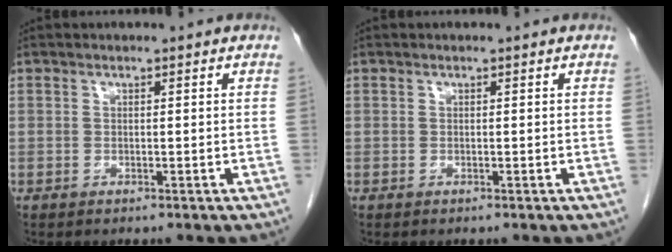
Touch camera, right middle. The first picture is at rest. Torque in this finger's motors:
{"motor_torque": [-0.06, -0.01, 0.02, 0.00]}